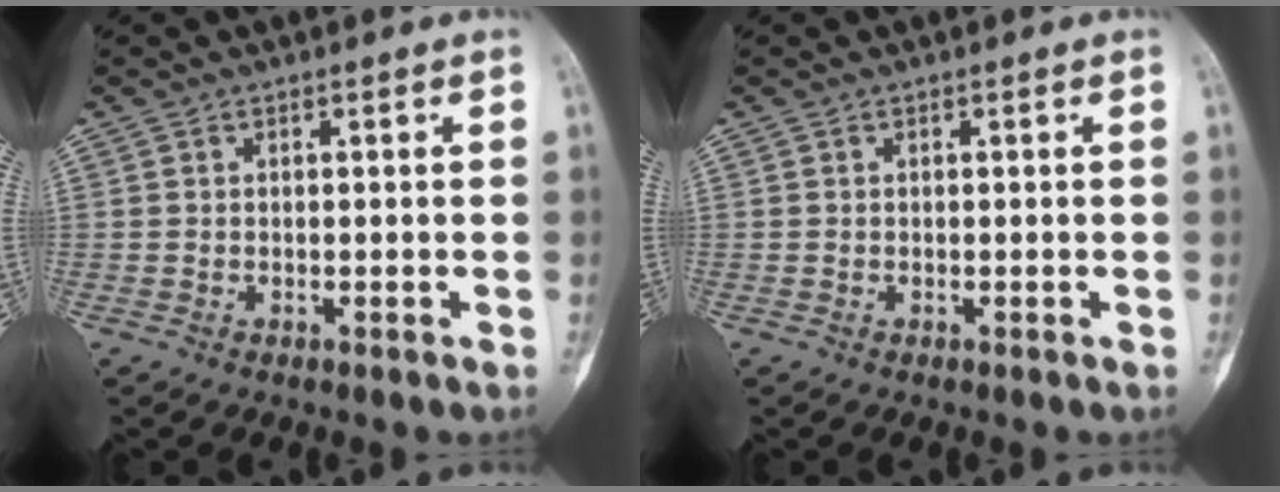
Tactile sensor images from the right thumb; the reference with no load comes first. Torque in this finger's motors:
{"motor_torque": [0.15, 0.13, 0.00, 0.00, 0.02]}